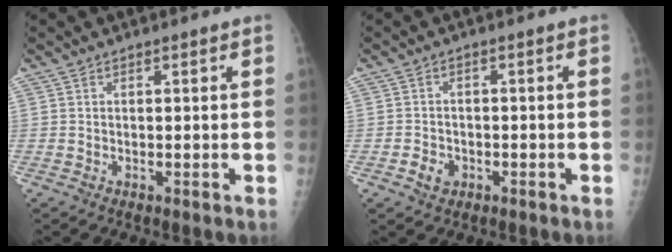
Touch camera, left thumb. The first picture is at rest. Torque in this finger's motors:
{"motor_torque": [-0.34, 0.32, 0.00, -0.01, 0.00]}